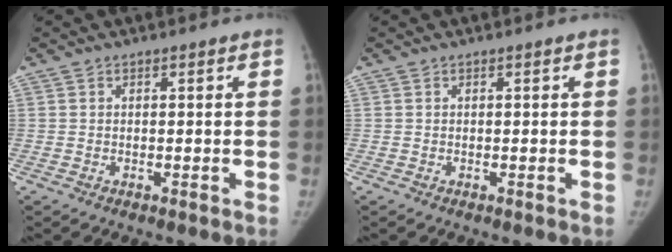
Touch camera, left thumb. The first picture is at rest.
{"total": 0.0}